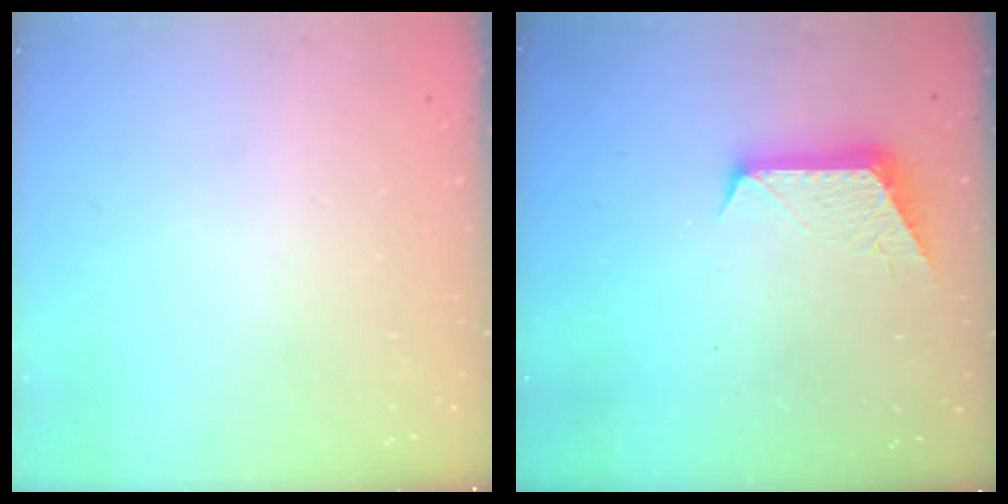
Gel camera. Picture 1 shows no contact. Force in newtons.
{"total": 8.3, "press": 8.3, "slide": 0.5}